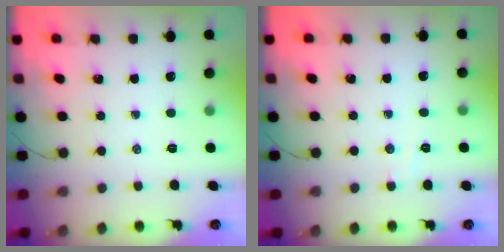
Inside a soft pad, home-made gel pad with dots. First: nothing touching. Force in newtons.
{"total": 2.4, "press": 2.3, "slide": 0.6}